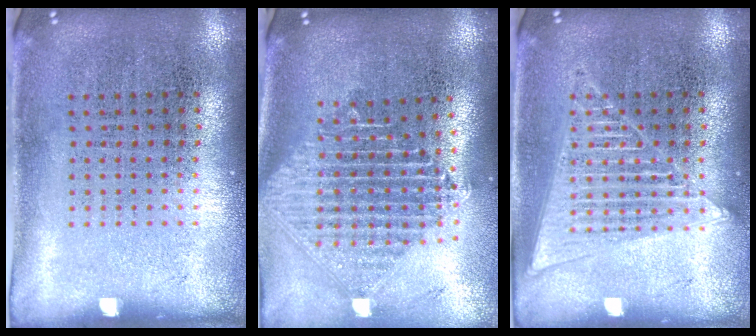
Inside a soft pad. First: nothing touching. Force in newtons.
{"total": 2.3, "press": 1.8, "slide": 1.4}
{"total": 2.7, "press": 2.7, "slide": 0.4}